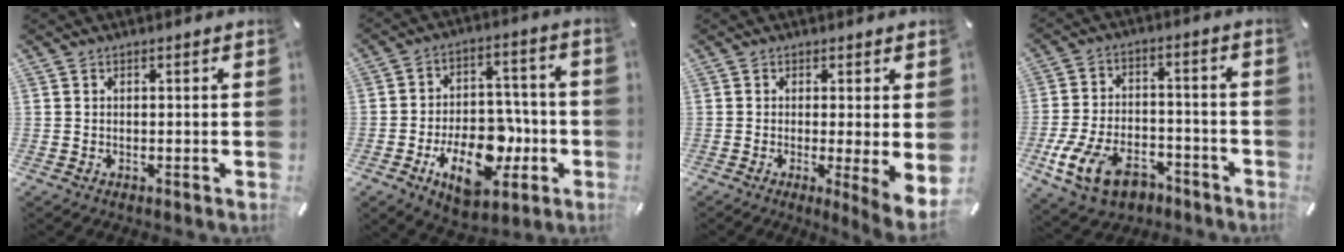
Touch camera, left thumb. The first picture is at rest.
{"total": 16.7, "force": [-6.1, 10.5, 11.4], "torque": [-0.173, 0.031, -0.096]}
{"total": 4.9, "force": [-0.1, 0.4, 4.9], "torque": [-0.065, -0.023, 0.005]}
{"total": 13.5, "force": [-7.4, 7.9, 8.1], "torque": [-0.153, 0.048, -0.126]}